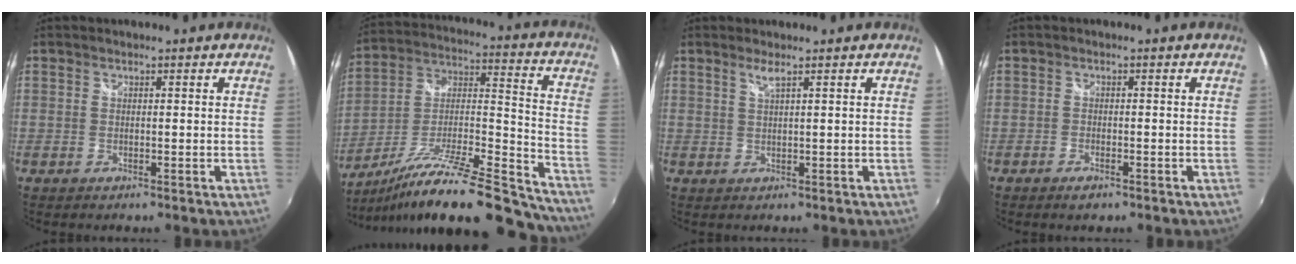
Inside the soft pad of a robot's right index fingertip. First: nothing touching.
{"total": 27.0, "force": [-21.6, 4.6, 15.6], "torque": [-0.223, -0.022, -0.331]}
{"total": 1.6, "force": [1.0, -0.3, 1.2], "torque": [-0.022, -0.001, 0.018]}
{"total": 2.1, "force": [-1.5, 1.0, 1.1], "torque": [-0.028, -0.002, -0.029]}